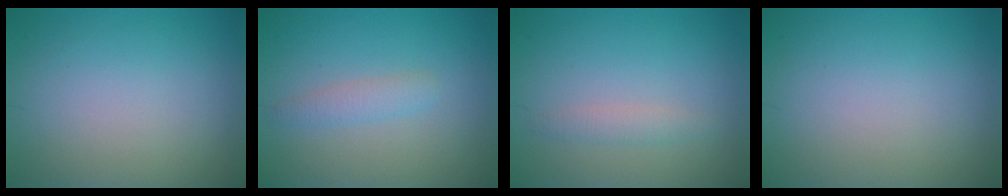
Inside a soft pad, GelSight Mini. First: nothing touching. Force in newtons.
{"total": 1.6, "press": 1.6, "slide": 0.1}
{"total": 1.2, "press": 1.2, "slide": 0.1}
{"total": 0.0}